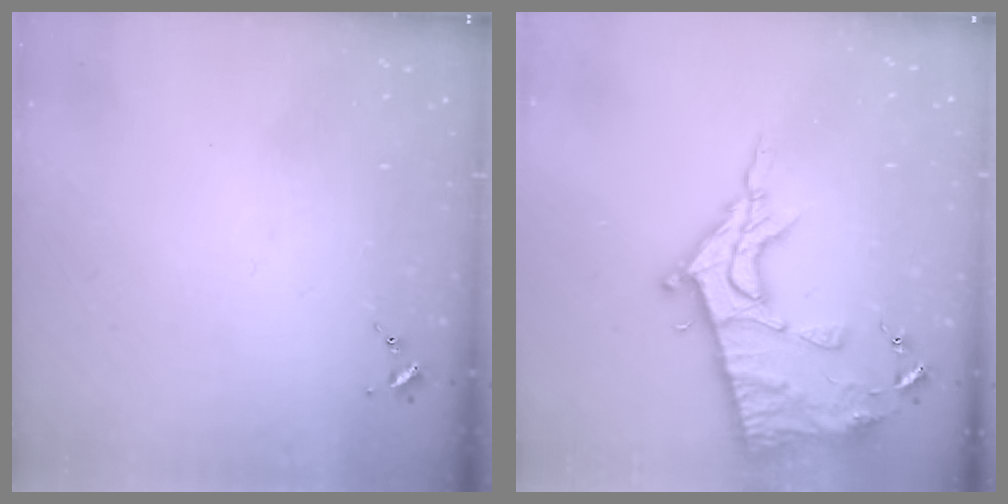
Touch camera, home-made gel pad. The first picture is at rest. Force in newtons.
{"total": 16.7, "press": 16.7, "slide": 1.6}